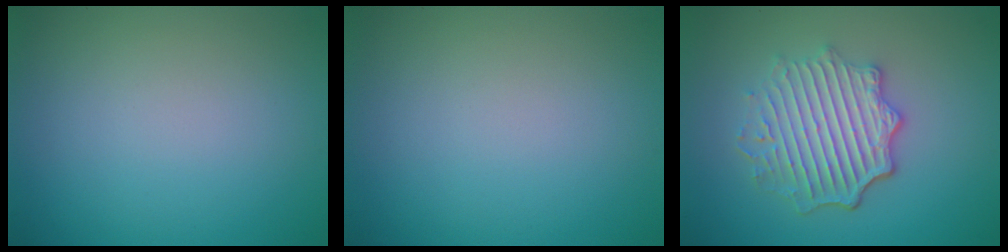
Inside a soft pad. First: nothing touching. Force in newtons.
{"total": 0.0}
{"total": 5.4, "press": 4.3, "slide": 3.3}